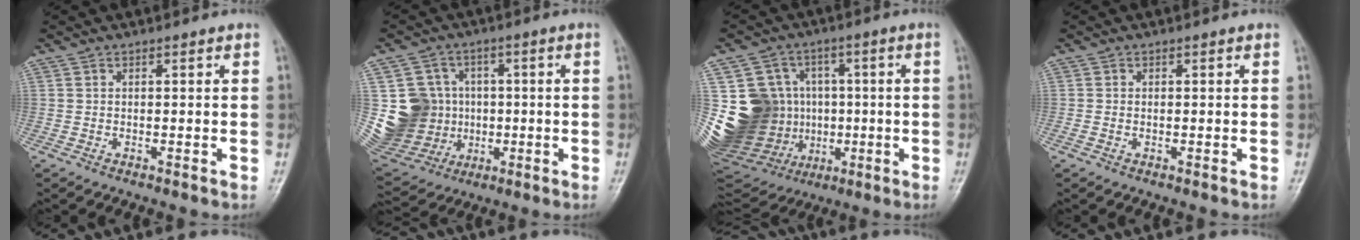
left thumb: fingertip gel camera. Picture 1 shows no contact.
{"total": 15.5, "force": [0.5, 14.3, 5.9], "torque": [-0.094, 0.019, 0.034]}
{"total": 23.0, "force": [-0.1, 19.8, 11.7], "torque": [-0.218, 0.030, 0.032]}
{"total": 0.9, "force": [-0.1, 0.5, 0.7], "torque": [-0.022, 0.010, 0.003]}